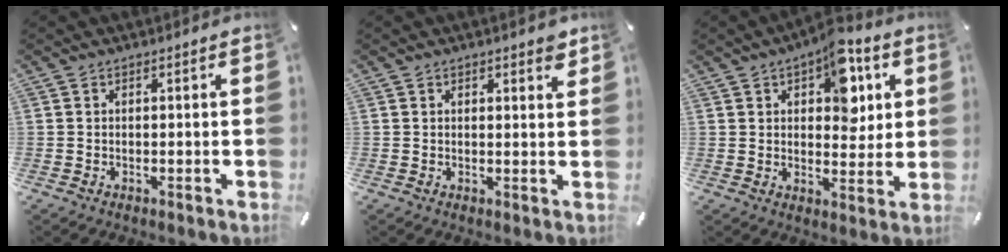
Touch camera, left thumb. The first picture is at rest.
{"total": 2.0, "force": [1.5, 0.9, 0.9], "torque": [-0.004, -0.005, 0.024]}
{"total": 10.6, "force": [5.0, 6.2, 7.1], "torque": [-0.078, -0.021, 0.080]}